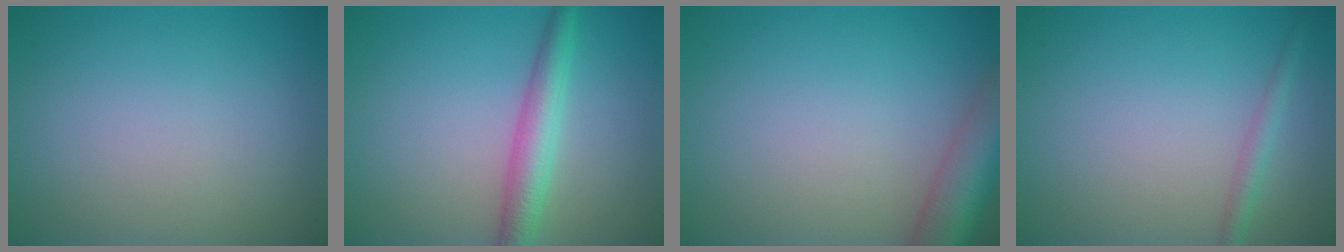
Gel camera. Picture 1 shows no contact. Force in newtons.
{"total": 3.6, "press": 3.6, "slide": 0.1}
{"total": 6.4, "press": 6.4, "slide": 0.4}
{"total": 1.5, "press": 1.5, "slide": 0.0}